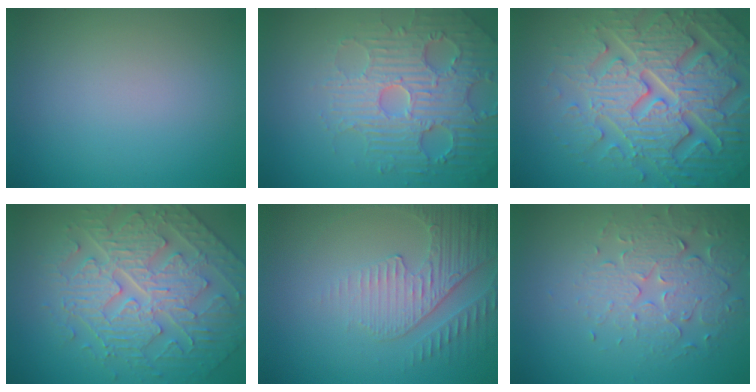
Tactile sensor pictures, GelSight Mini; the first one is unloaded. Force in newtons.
{"total": 5.0, "press": 4.9, "slide": 1.2}
{"total": 8.2, "press": 7.9, "slide": 1.8}
{"total": 5.5, "press": 5.2, "slide": 1.8}
{"total": 4.0, "press": 3.5, "slide": 1.8}
{"total": 4.0, "press": 3.5, "slide": 1.8}